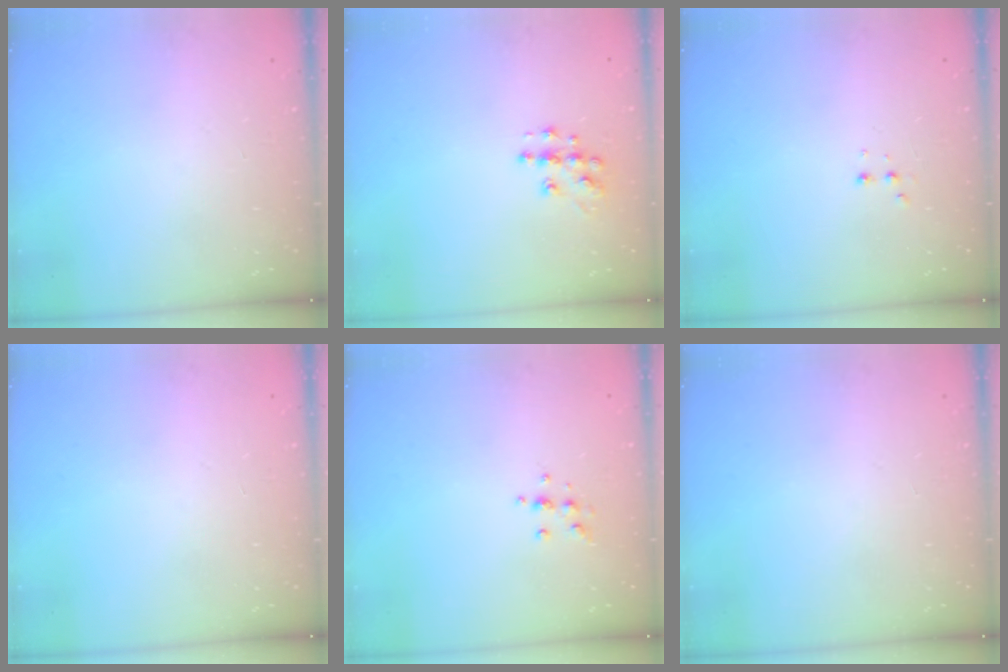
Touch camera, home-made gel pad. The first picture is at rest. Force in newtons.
{"total": 9.5, "press": 9.5, "slide": 0.6}
{"total": 2.9, "press": 2.7, "slide": 1.0}
{"total": 0.0}
{"total": 6.2, "press": 6.1, "slide": 0.7}
{"total": 0.0}